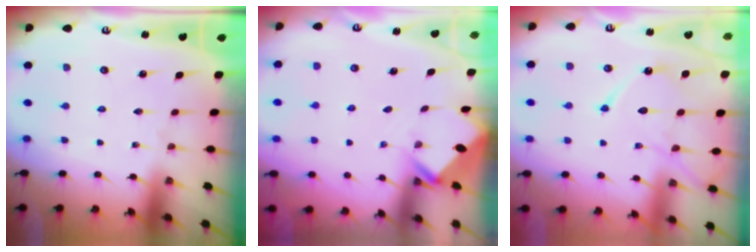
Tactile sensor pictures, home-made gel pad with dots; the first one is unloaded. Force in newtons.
{"total": 2.6, "press": 2.6, "slide": 0.2}
{"total": 11.7, "press": 11.7, "slide": 0.6}